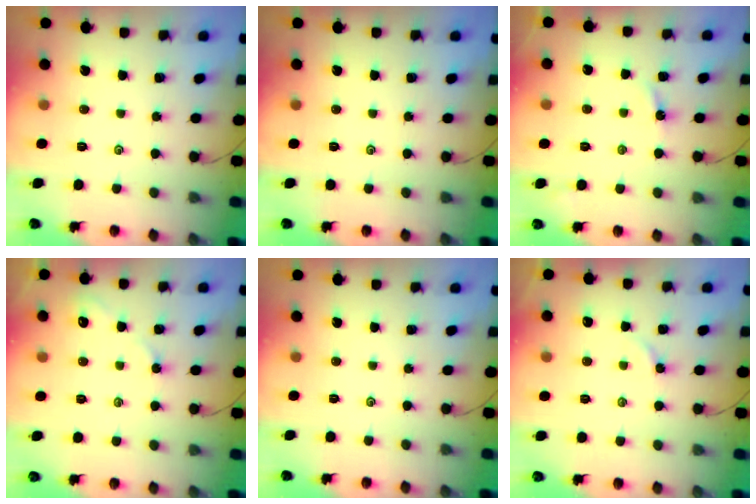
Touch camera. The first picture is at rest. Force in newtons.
{"total": 0.0}
{"total": 2.6, "press": 2.6, "slide": 0.3}
{"total": 3.3, "press": 3.3, "slide": 0.4}
{"total": 0.0}
{"total": 3.0, "press": 3.0, "slide": 0.5}